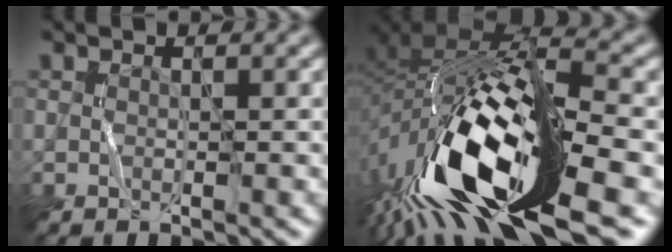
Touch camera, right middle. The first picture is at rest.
{"total": 17.6, "force": [-7.4, 6.6, 14.5], "torque": [-0.278, -0.011, -0.133]}